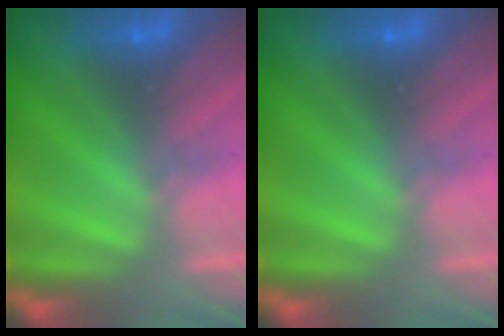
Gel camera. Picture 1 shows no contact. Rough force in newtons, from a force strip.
{"total": 0.0}